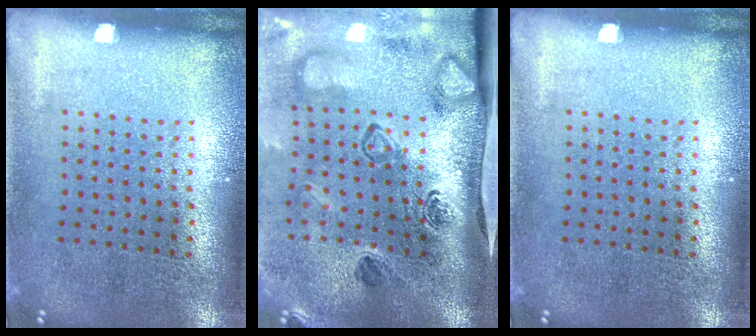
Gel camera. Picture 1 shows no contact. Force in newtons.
{"total": 4.0, "press": 2.8, "slide": 2.9}
{"total": 0.0}